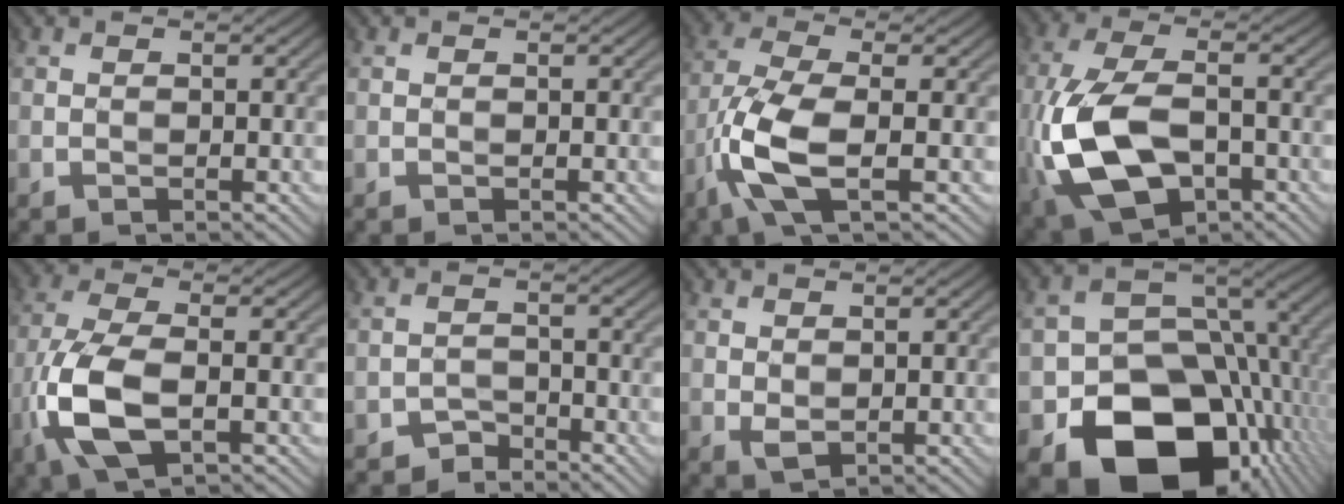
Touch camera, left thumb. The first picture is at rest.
{"total": 0.0}
{"total": 7.9, "force": [-2.9, 2.0, 7.0], "torque": [-0.160, 0.008, -0.070]}
{"total": 13.3, "force": [-4.0, 6.9, 10.6], "torque": [-0.269, -0.019, -0.074]}
{"total": 8.9, "force": [-2.9, 3.5, 7.6], "torque": [-0.178, 0.000, -0.065]}
{"total": 2.1, "force": [-2.1, 0.3, -0.4], "torque": [0.017, 0.013, -0.043]}
{"total": 0.8, "force": [0.6, 0.3, 0.4], "torque": [-0.009, 0.000, 0.014]}
{"total": 17.4, "force": [-6.6, 12.5, 10.1], "torque": [-0.146, -0.041, -0.104]}